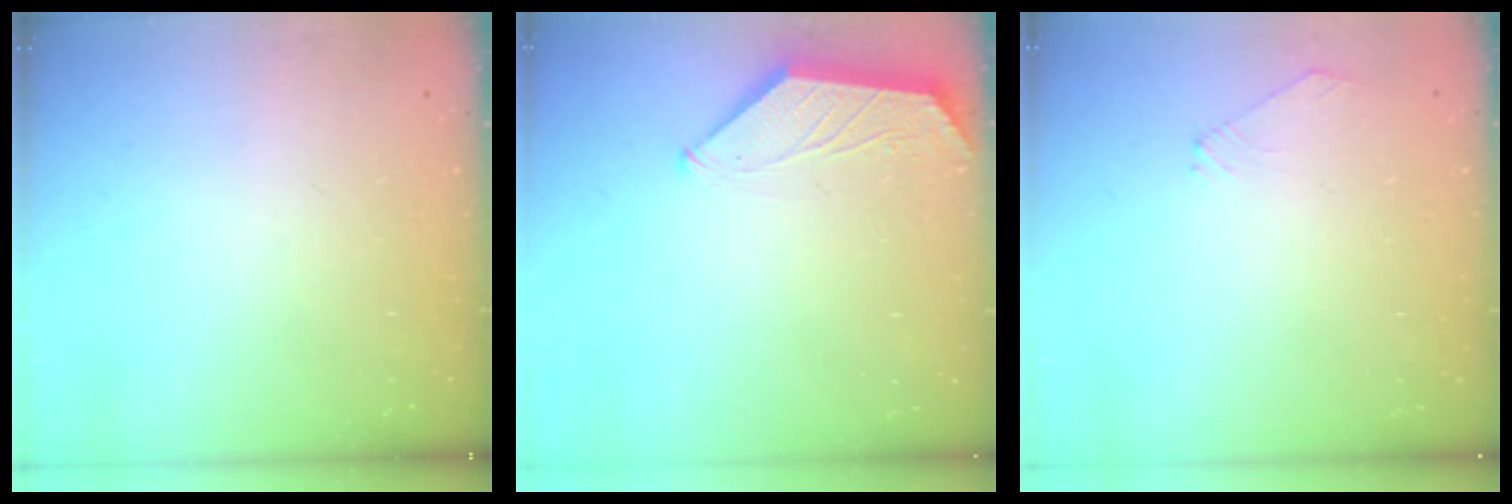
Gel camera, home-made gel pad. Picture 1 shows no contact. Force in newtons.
{"total": 0.9, "press": 0.9, "slide": 0.2}
{"total": 0.0}